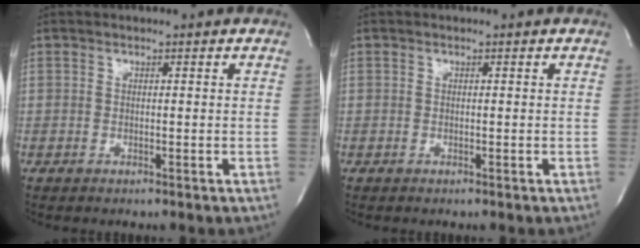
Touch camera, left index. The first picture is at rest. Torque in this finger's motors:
{"motor_torque": [0.00, 0.00, 0.00, 0.00]}